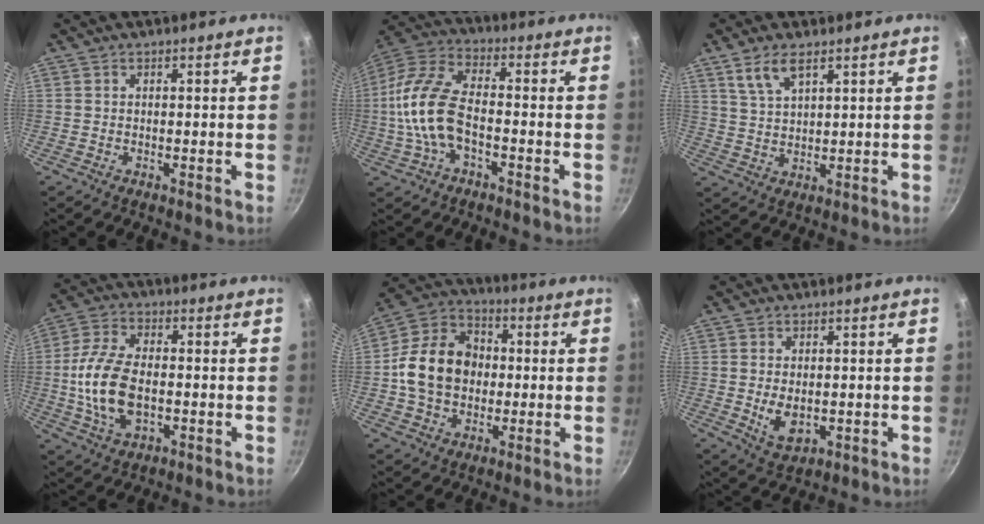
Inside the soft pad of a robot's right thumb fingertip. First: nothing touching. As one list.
[{"total": 14.3, "force": [-2.8, 7.5, 11.8], "torque": [-0.233, 0.035, -0.069]}, {"total": 6.3, "force": [3.8, 2.6, 4.3], "torque": [-0.074, -0.013, 0.083]}, {"total": 12.8, "force": [-1.5, 7.2, 10.4], "torque": [-0.205, 0.020, -0.031]}, {"total": 15.1, "force": [-0.4, 11.9, 9.3], "torque": [-0.134, 0.029, -0.020]}, {"total": 5.8, "force": [-0.4, 3.6, 4.5], "torque": [-0.073, -0.014, 0.005]}]